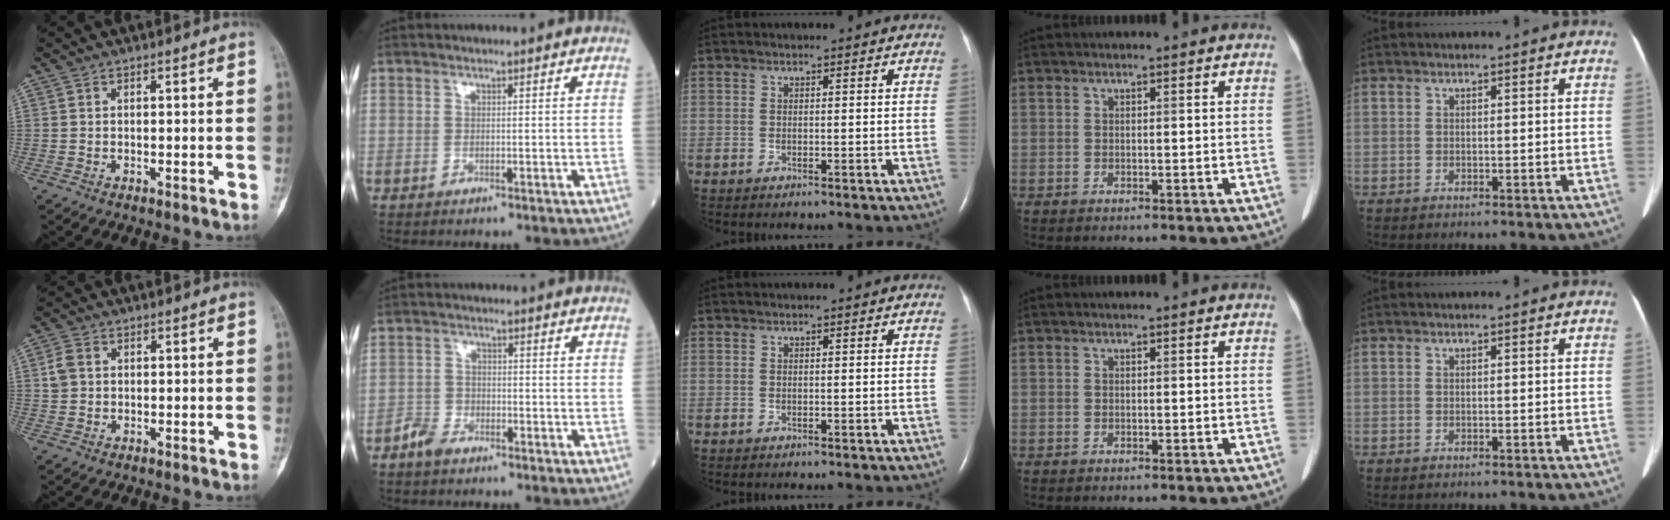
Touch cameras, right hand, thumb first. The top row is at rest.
{"thumb": {"total": 2.9, "force": [0.5, 2.3, 1.6], "torque": [-0.031, 0.006, 0.008]}, "index": {"total": 3.1, "force": [-2.3, 1.6, 1.1], "torque": [-0.022, 0.005, -0.043]}}